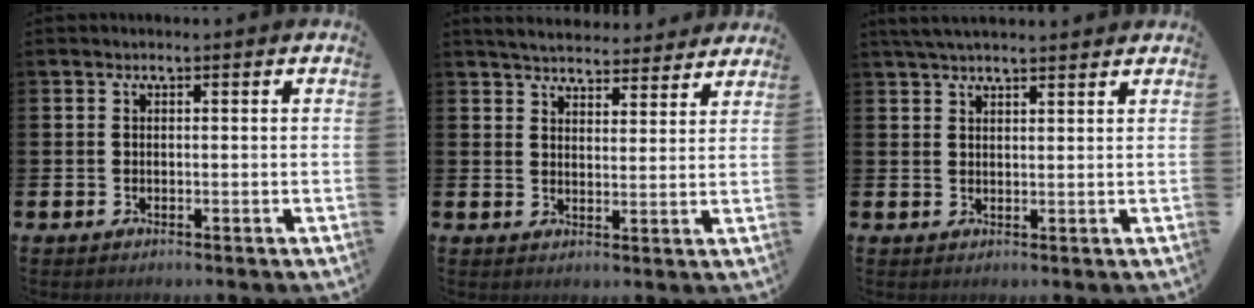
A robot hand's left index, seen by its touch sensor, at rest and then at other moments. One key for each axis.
{"total": 5.0, "fx": 4.9, "fy": 0.8, "fz": 0.4, "tx": -0.022, "ty": -0.030, "tz": 0.088}
{"total": 3.6, "fx": 3.3, "fy": 0.5, "fz": 1.2, "tx": -0.030, "ty": -0.007, "tz": 0.062}